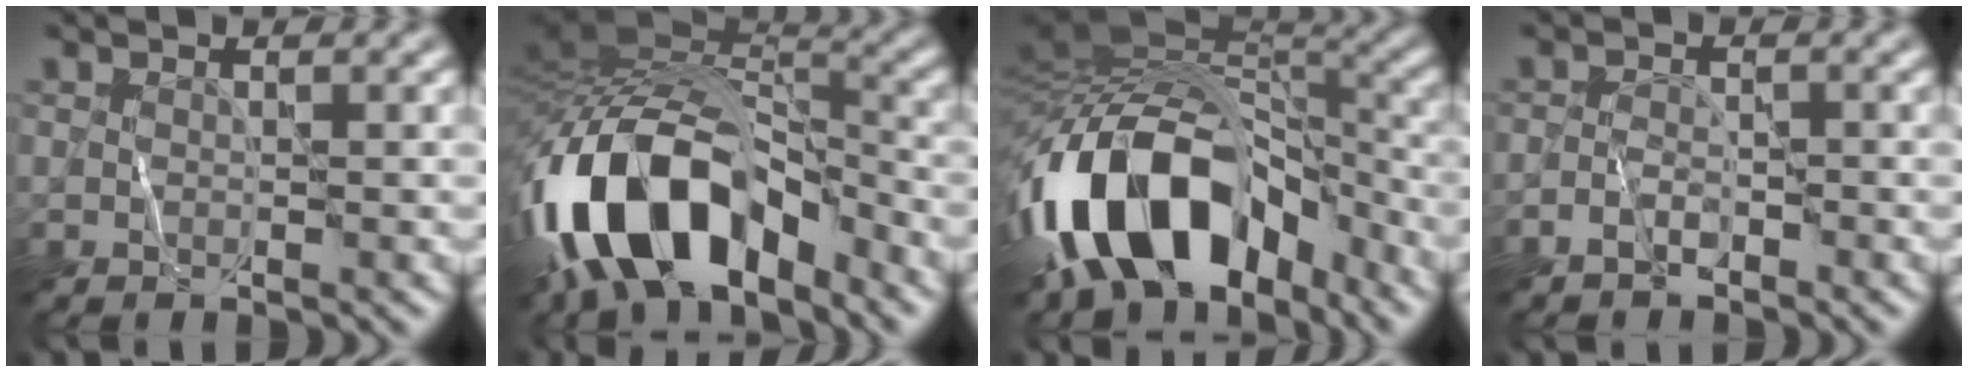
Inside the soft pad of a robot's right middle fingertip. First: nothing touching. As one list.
[{"total": 14.9, "force": [-6.9, 7.9, 10.6], "torque": [-0.191, 0.011, -0.125]}, {"total": 15.7, "force": [-6.2, 9.5, 10.8], "torque": [-0.187, 0.012, -0.103]}, {"total": 1.5, "force": [-1.3, 0.5, 0.7], "torque": [-0.013, 0.006, -0.028]}]